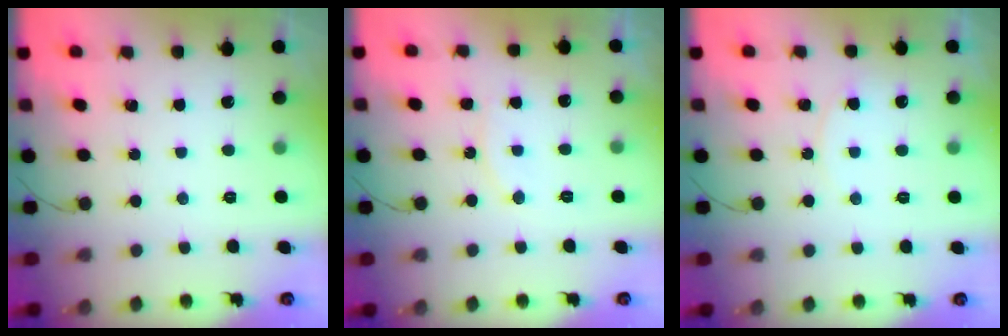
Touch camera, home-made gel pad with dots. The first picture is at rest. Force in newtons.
{"total": 7.0, "press": 7.0, "slide": 0.3}
{"total": 3.3, "press": 3.3, "slide": 0.5}